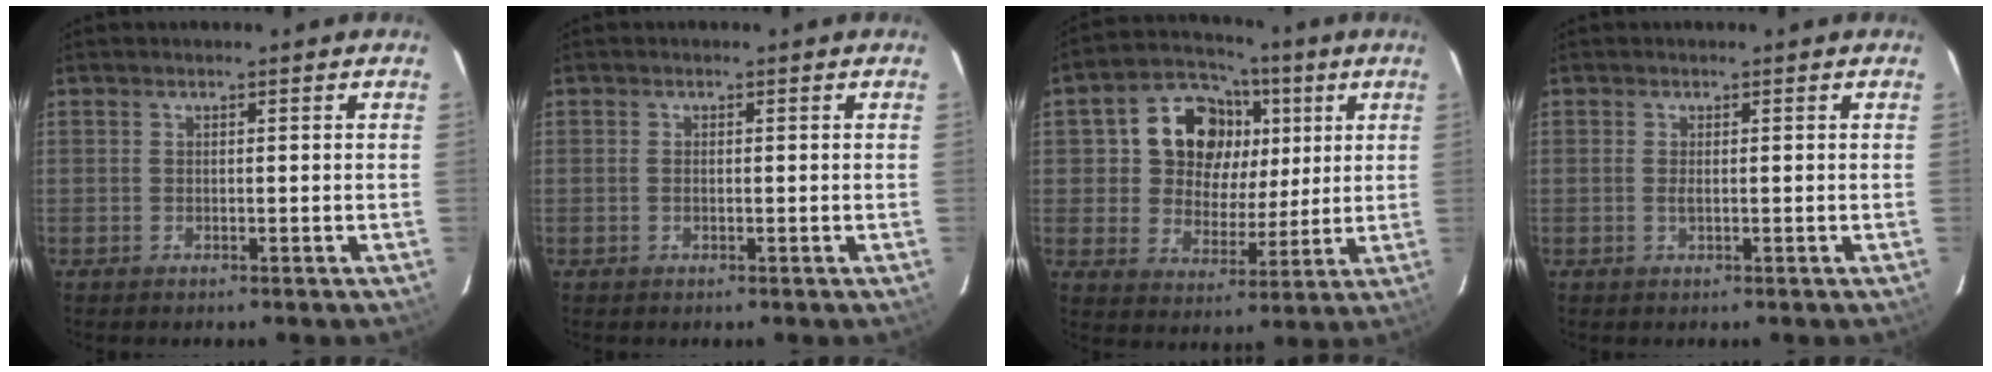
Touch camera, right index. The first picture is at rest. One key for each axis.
{"total": 0.7, "fx": -0.1, "fy": 0.4, "fz": 0.6, "tx": -0.013, "ty": 0.000, "tz": -0.003}
{"total": 14.5, "fx": 4.4, "fy": 11.8, "fz": 7.2, "tx": -0.162, "ty": 0.038, "tz": 0.078}
{"total": 1.0, "fx": -0.1, "fy": 0.1, "fz": 1.0, "tx": -0.021, "ty": -0.001, "tz": -0.002}